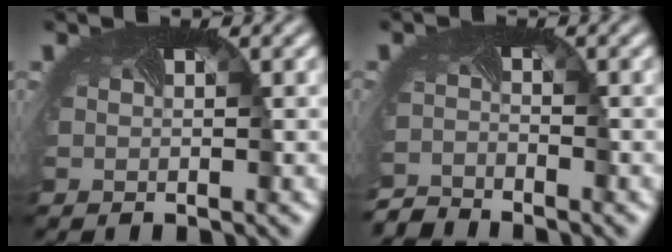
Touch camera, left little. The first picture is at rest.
{"total": 3.1, "force": [-3.1, -0.1, -0.5], "torque": [-0.005, -0.019, -0.064]}